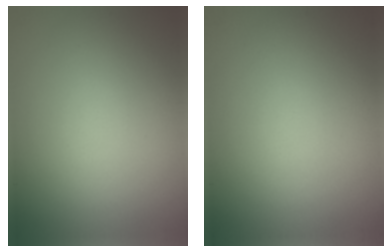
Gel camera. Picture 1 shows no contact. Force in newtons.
{"total": 0.0}